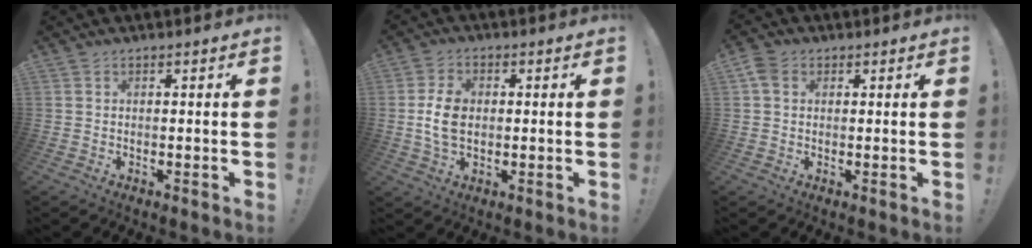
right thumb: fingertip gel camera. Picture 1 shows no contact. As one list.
[{"total": 8.8, "force": [-0.2, 5.8, 6.6], "torque": [-0.135, -0.001, -0.004]}, {"total": 4.4, "force": [1.6, 3.2, 2.5], "torque": [-0.047, 0.006, 0.033]}]